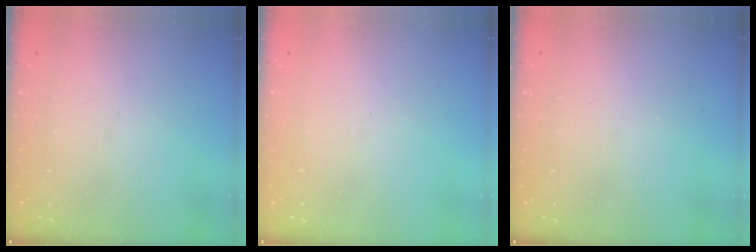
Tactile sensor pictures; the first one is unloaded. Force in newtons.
{"total": 0.0}
{"total": 1.8, "press": 1.8, "slide": 0.4}